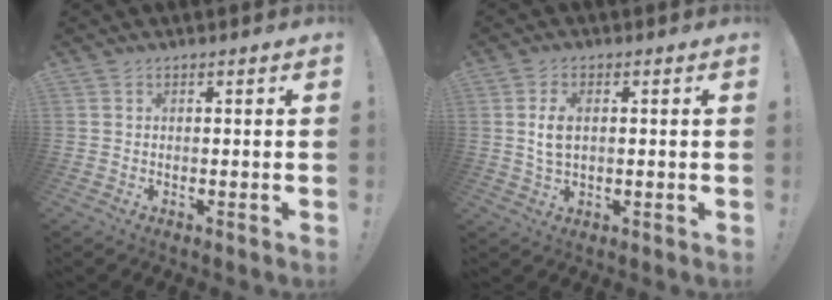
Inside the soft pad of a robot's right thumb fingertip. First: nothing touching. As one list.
[{"total": 4.8, "force": [0.8, 2.8, 3.8], "torque": [-0.063, 0.000, 0.010]}]